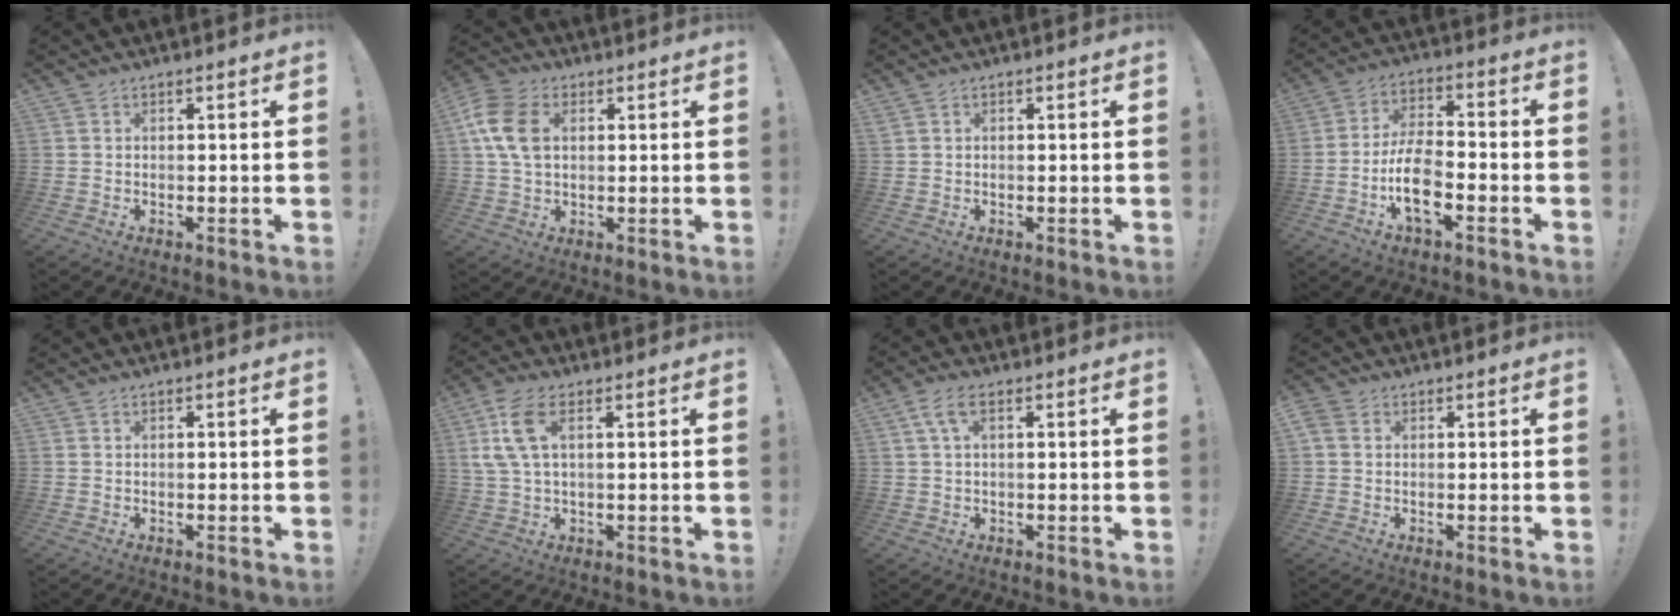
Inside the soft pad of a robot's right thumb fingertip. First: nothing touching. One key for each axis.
{"total": 11.5, "fx": 2.9, "fy": 7.9, "fz": 7.9, "tx": -0.163, "ty": 0.010, "tz": 0.056}
{"total": 0.0}
{"total": 12.1, "fx": -5.0, "fy": 5.6, "fz": 9.5, "tx": -0.196, "ty": 0.021, "tz": -0.084}
{"total": 0.0}
{"total": 9.0, "fx": 3.1, "fy": 3.9, "fz": 7.5, "tx": -0.148, "ty": -0.004, "tz": 0.063}
{"total": 4.6, "fx": 1.6, "fy": 1.7, "fz": 4.0, "tx": -0.087, "ty": 0.010, "tz": 0.032}
{"total": 3.3, "fx": 1.2, "fy": 2.4, "fz": 1.8, "tx": -0.028, "ty": 0.002, "tz": 0.025}